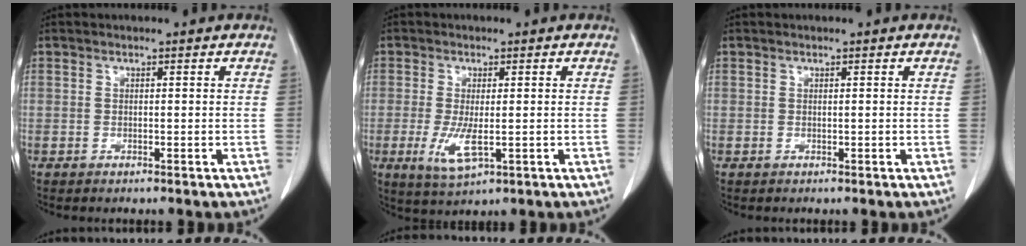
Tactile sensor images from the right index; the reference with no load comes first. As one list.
[{"total": 5.2, "force": [-1.2, 1.5, 4.9], "torque": [-0.100, -0.014, -0.018]}, {"total": 0.0}]